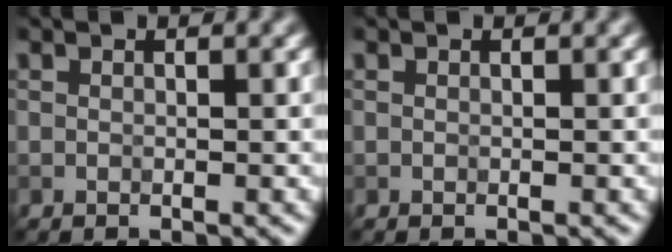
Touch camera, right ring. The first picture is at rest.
{"total": 0.0}